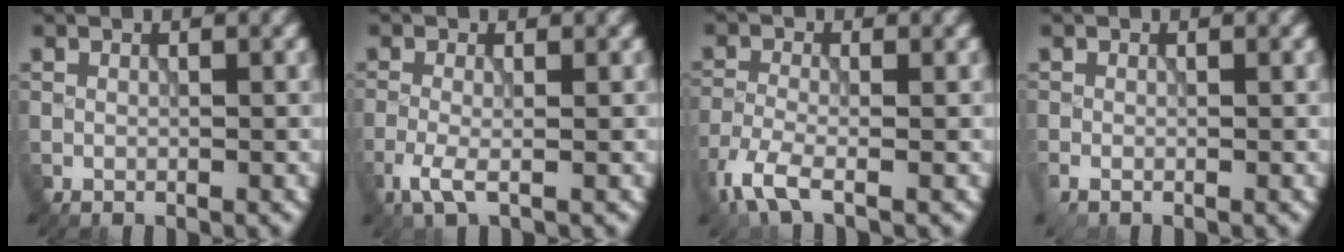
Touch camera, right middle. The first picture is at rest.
{"total": 2.3, "force": [-1.2, 0.6, 1.9], "torque": [-0.047, -0.005, -0.030]}
{"total": 4.1, "force": [-2.9, 1.1, 2.8], "torque": [-0.069, -0.011, -0.070]}
{"total": 1.0, "force": [-0.5, 0.4, 0.7], "torque": [-0.021, -0.006, -0.012]}